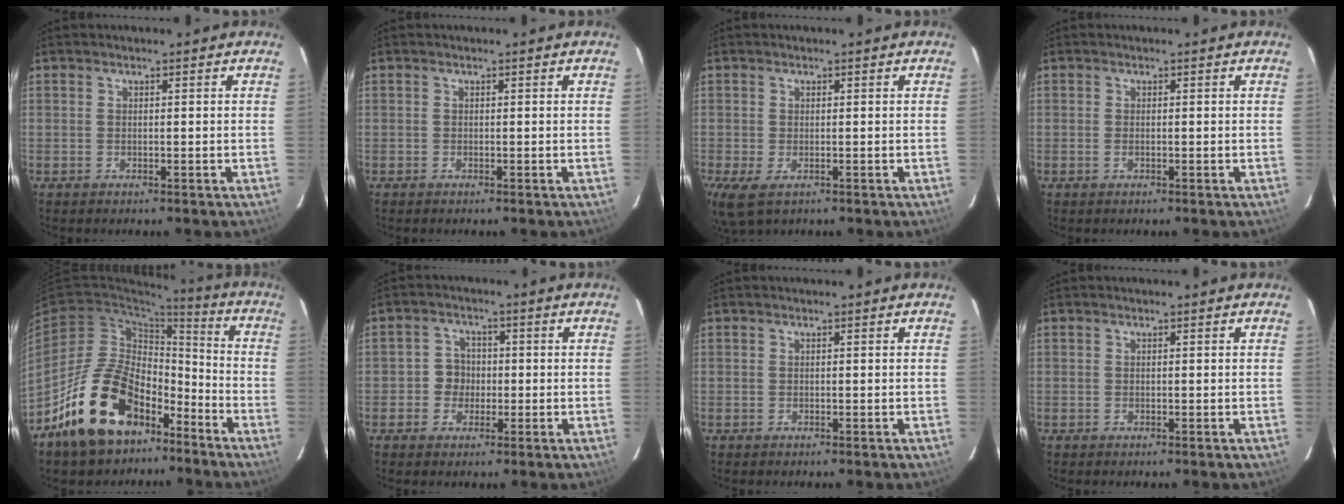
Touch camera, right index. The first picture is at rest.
{"total": 0.0}
{"total": 5.4, "force": [-2.3, 3.0, 3.8], "torque": [-0.081, -0.021, -0.037]}
{"total": 0.7, "force": [-0.3, 0.4, 0.6], "torque": [-0.012, 0.000, -0.005]}
{"total": 20.0, "force": [-12.5, 11.2, 10.8], "torque": [-0.210, 0.026, -0.189]}
{"total": 4.1, "force": [-1.1, 3.9, 0.9], "torque": [-0.007, 0.014, -0.021]}
{"total": 0.0}
{"total": 0.0}